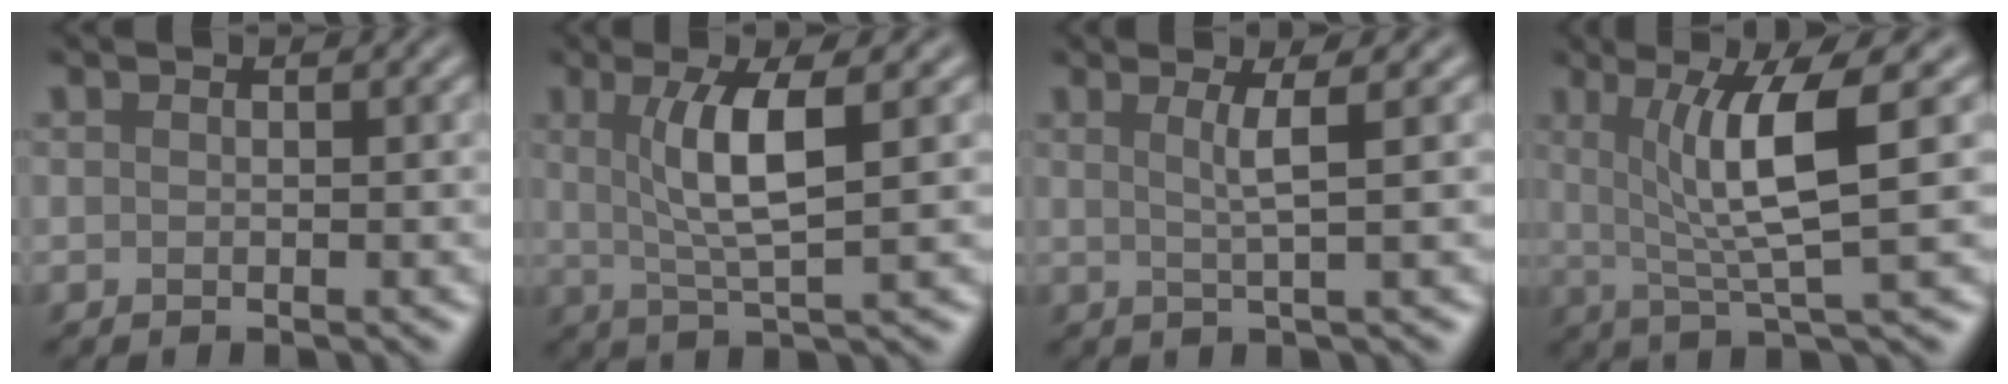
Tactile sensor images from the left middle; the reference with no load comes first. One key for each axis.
{"total": 5.1, "fx": 1.1, "fy": 1.1, "fz": 4.9, "tx": -0.091, "ty": 0.002, "tz": 0.024}
{"total": 2.5, "fx": 0.7, "fy": 0.4, "fz": 2.3, "tx": -0.042, "ty": 0.002, "tz": 0.007}
{"total": 6.5, "fx": 1.4, "fy": 1.1, "fz": 6.2, "tx": -0.108, "ty": 0.000, "tz": 0.026}